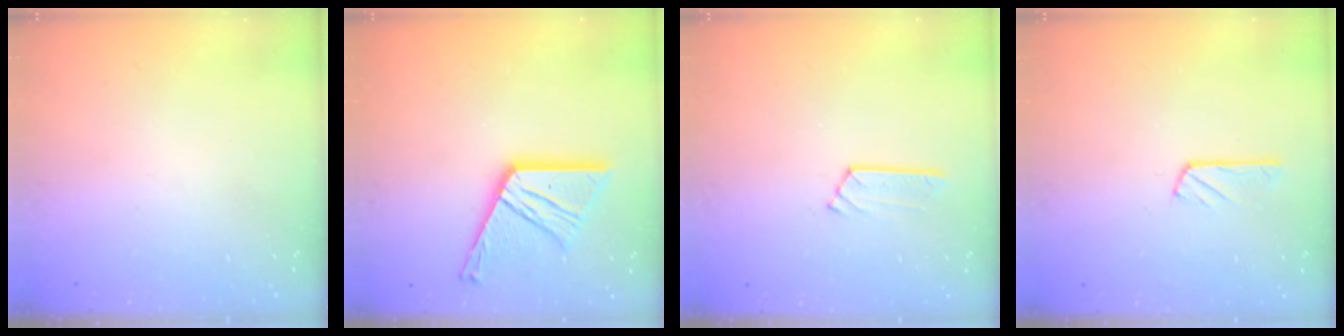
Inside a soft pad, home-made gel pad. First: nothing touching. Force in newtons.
{"total": 17.0, "press": 16.9, "slide": 1.7}
{"total": 3.3, "press": 3.3, "slide": 0.4}
{"total": 3.4, "press": 3.4, "slide": 0.4}